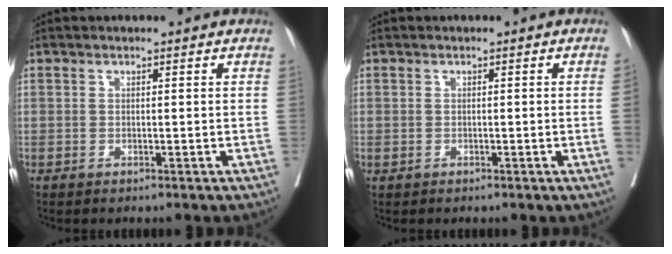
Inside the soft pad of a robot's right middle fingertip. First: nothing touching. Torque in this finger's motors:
{"motor_torque": [0.17, -0.11, -1.05, -0.21]}